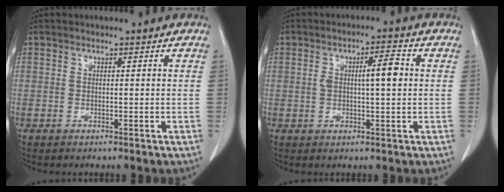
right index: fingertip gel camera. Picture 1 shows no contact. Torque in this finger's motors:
{"motor_torque": [0.16, 0.06, 0.11, 0.04]}